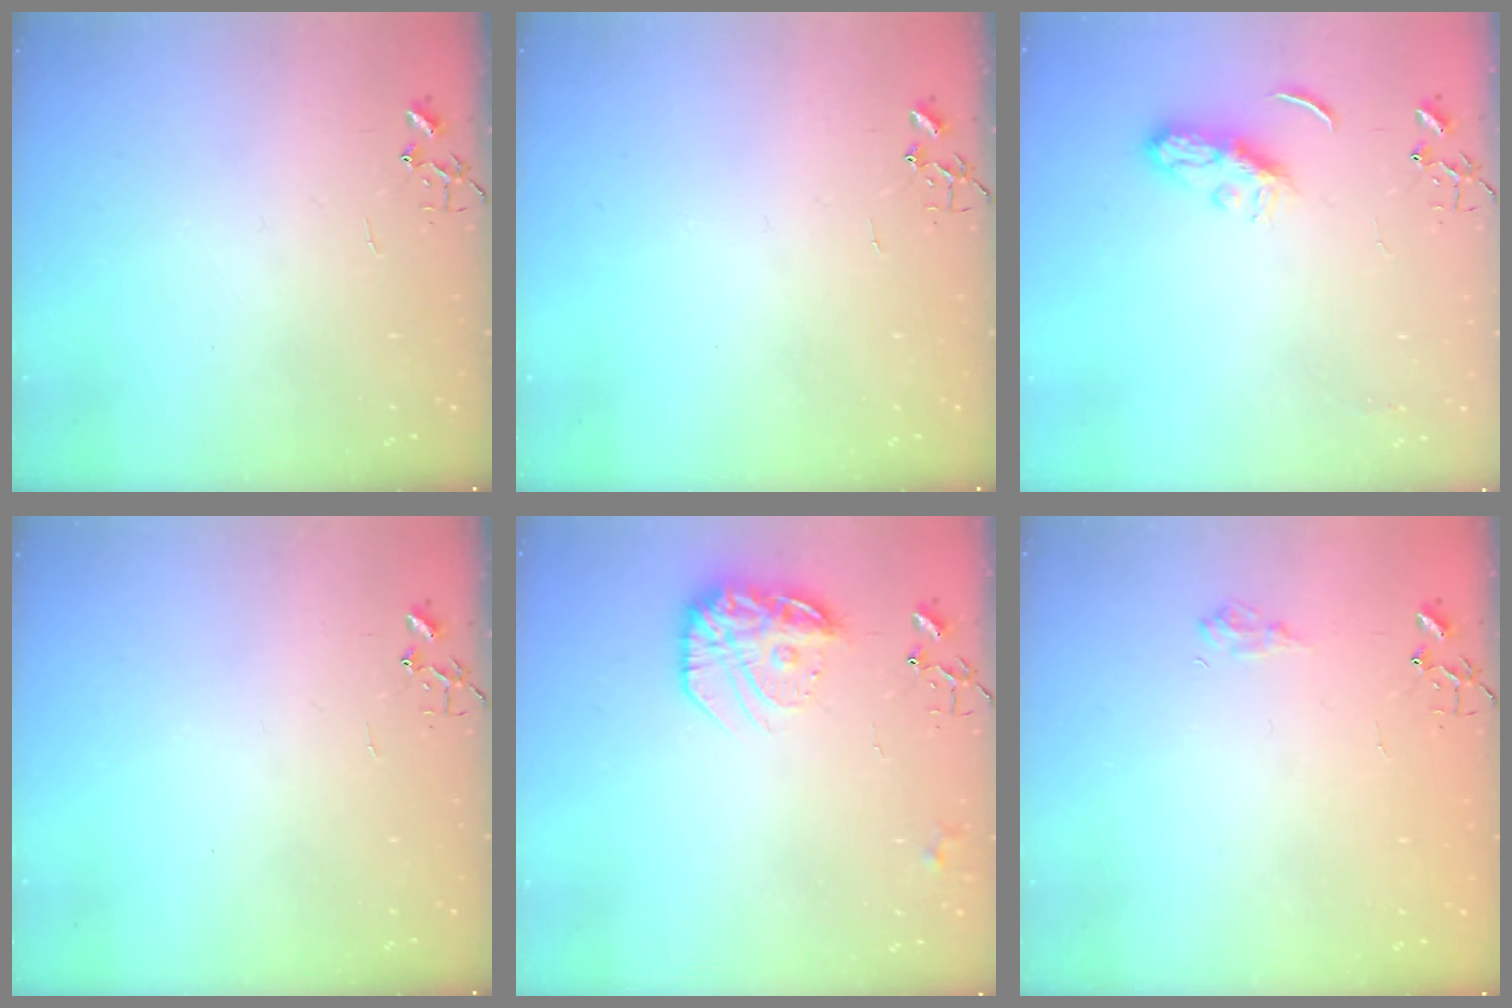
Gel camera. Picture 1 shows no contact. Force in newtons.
{"total": 0.0}
{"total": 6.7, "press": 6.7, "slide": 0.5}
{"total": 0.0}
{"total": 14.9, "press": 14.9, "slide": 0.7}
{"total": 7.1, "press": 7.0, "slide": 0.7}